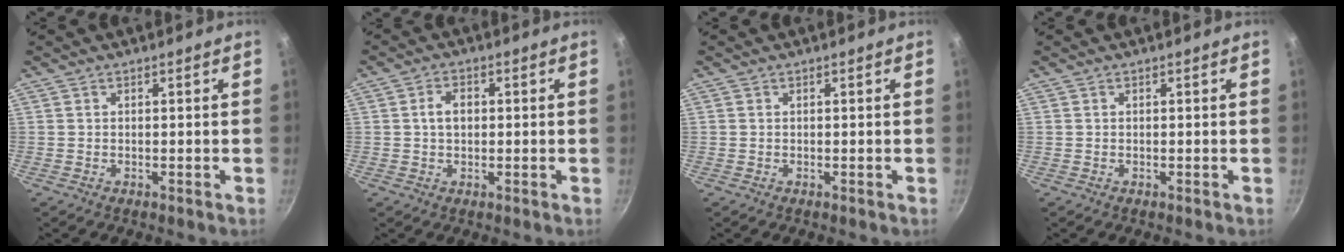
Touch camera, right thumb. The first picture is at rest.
{"total": 3.5, "force": [0.3, 2.5, 2.4], "torque": [-0.028, 0.009, 0.001]}
{"total": 0.0}
{"total": 0.0}